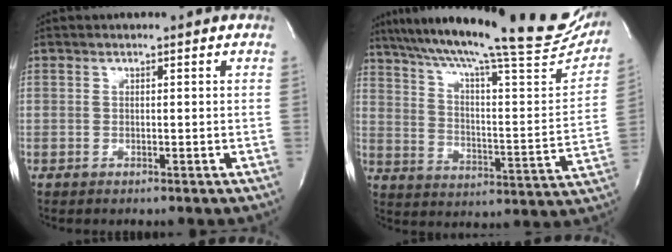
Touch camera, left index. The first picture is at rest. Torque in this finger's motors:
{"motor_torque": [0.09, -0.09, 0.40, 0.14]}